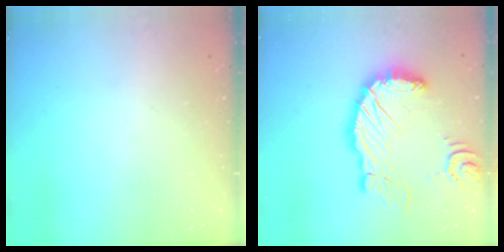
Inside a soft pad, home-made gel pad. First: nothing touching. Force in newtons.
{"total": 16.9, "press": 16.8, "slide": 2.0}